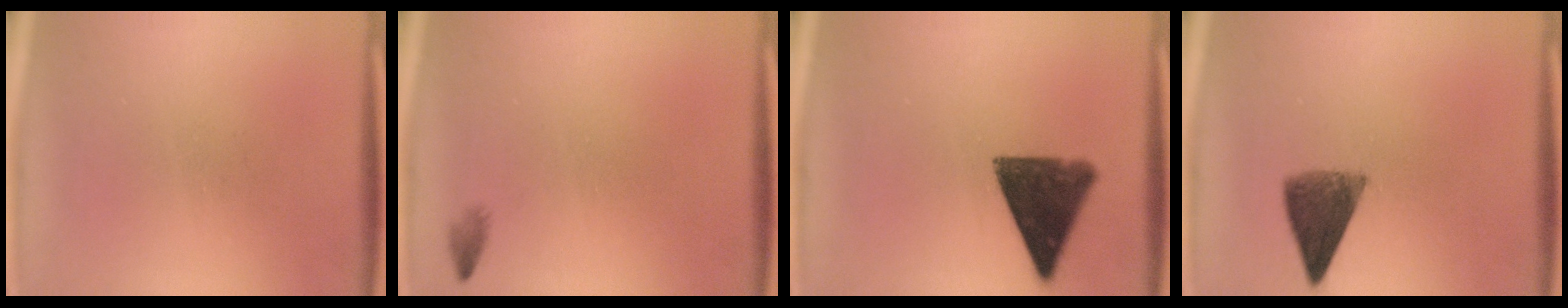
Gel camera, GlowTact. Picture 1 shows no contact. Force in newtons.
{"total": 0.8}
{"total": 12.0}
{"total": 6.8}